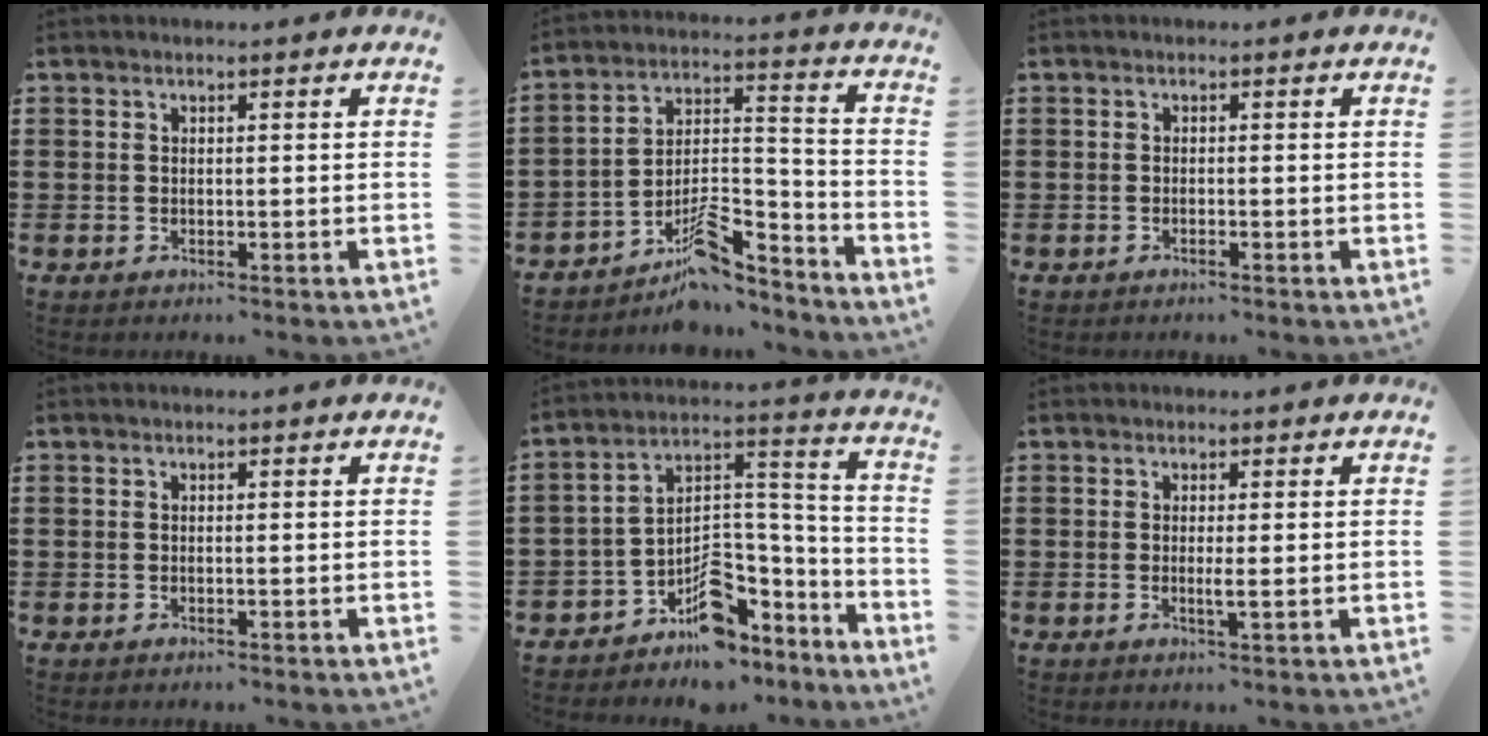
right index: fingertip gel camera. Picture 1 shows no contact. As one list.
[{"total": 10.2, "force": [-8.0, 3.7, 5.1], "torque": [-0.072, 0.025, -0.146]}, {"total": 0.5, "force": [-0.4, -0.1, 0.3], "torque": [-0.007, -0.003, -0.008]}, {"total": 0.0}, {"total": 7.3, "force": [-5.2, 4.4, 2.6], "torque": [-0.041, -0.002, -0.091]}, {"total": 1.5, "force": [-0.2, -0.2, 1.5], "torque": [-0.028, -0.006, -0.004]}]